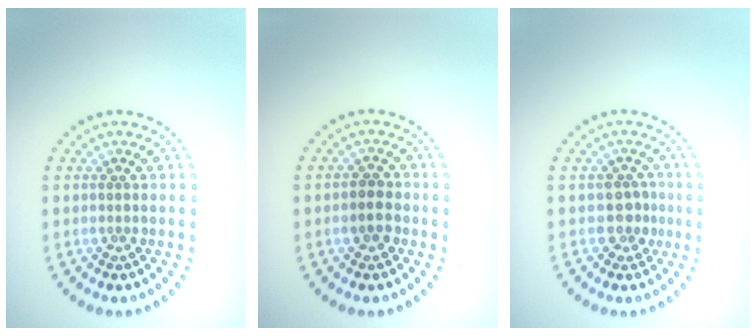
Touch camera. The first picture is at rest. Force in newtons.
{"total": 2.0, "press": 2.0, "slide": 0.5}
{"total": 1.8, "press": 1.5, "slide": 1.0}